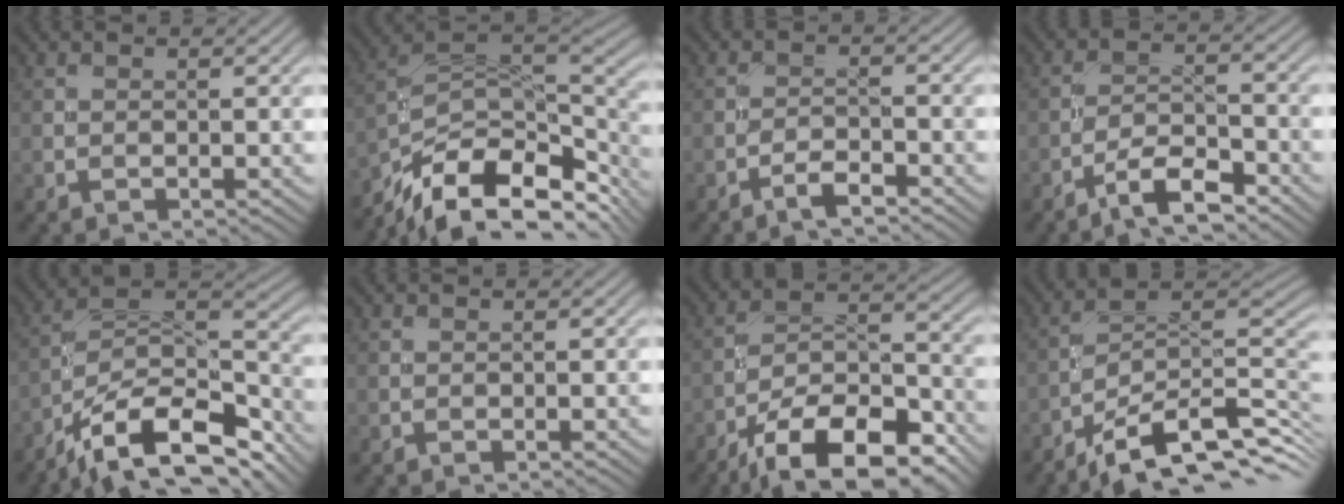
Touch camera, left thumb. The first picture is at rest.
{"total": 14.9, "force": [-8.3, 7.8, 9.7], "torque": [-0.195, -0.026, -0.140]}
{"total": 2.7, "force": [-2.2, 0.4, 1.4], "torque": [-0.030, 0.006, -0.047]}
{"total": 6.3, "force": [-4.8, 1.5, 3.8], "torque": [-0.065, 0.007, -0.093]}
{"total": 14.5, "force": [-10.7, 4.8, 8.6], "torque": [-0.173, 0.000, -0.183]}
{"total": 0.0}
{"total": 15.5, "force": [-10.7, 5.9, 9.6], "torque": [-0.170, -0.017, -0.181]}
{"total": 13.2, "force": [-8.7, 4.2, 9.0], "torque": [-0.162, -0.005, -0.148]}